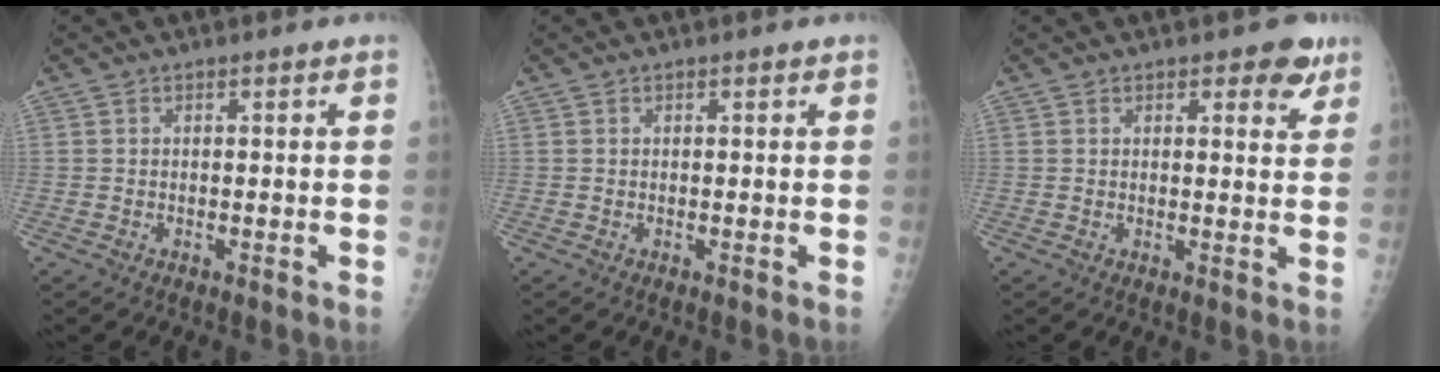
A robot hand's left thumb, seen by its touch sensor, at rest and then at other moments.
{"total": 0.0}
{"total": 4.8, "force": [2.9, 2.3, 3.0], "torque": [-0.008, -0.013, 0.031]}